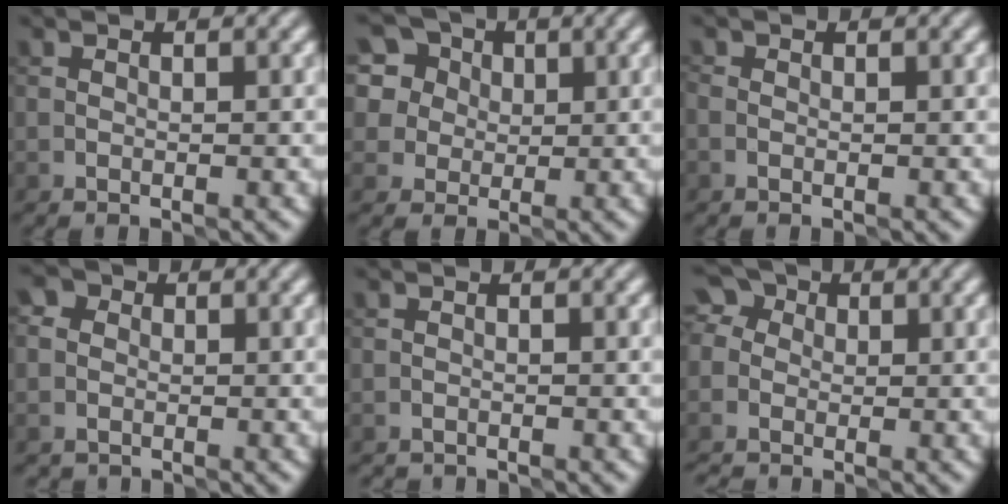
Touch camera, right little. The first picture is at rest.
{"total": 8.5, "force": [3.8, 7.0, 2.9], "torque": [-0.064, 0.040, 0.049]}
{"total": 0.0}
{"total": 2.3, "force": [-0.7, 2.1, 0.3], "torque": [0.013, 0.015, -0.025]}
{"total": 0.9, "force": [-0.8, -0.1, -0.2], "torque": [0.008, -0.002, -0.017]}
{"total": 4.5, "force": [-1.4, 3.9, 1.8], "torque": [-0.031, 0.017, -0.033]}